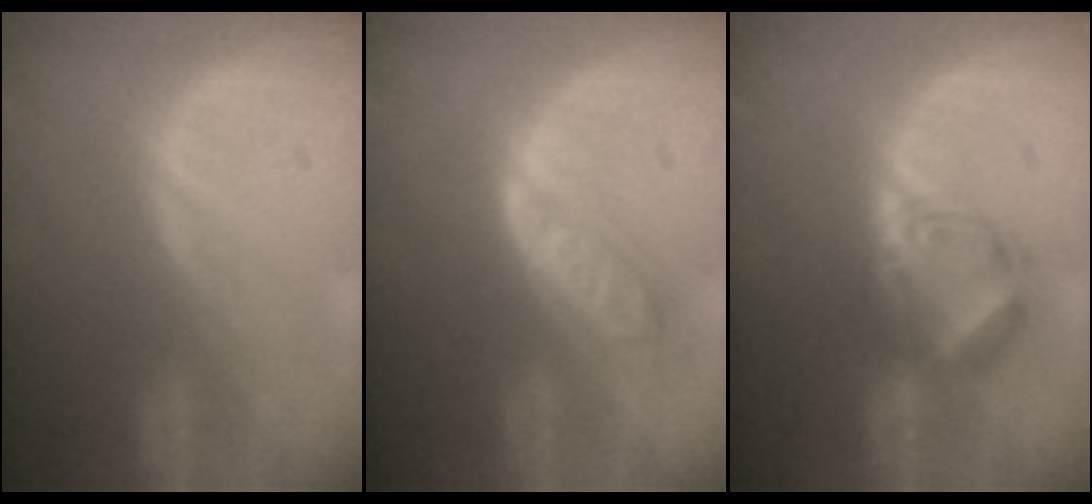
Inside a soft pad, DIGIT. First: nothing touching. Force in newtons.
{"total": 6.2, "press": 5.5, "slide": 2.8}
{"total": 6.0, "press": 5.9, "slide": 0.7}